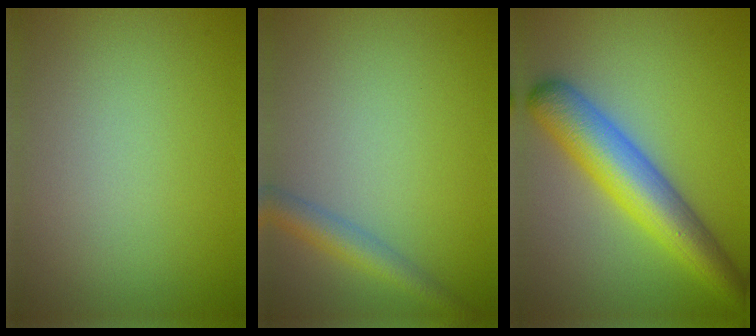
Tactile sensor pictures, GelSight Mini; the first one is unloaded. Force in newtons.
{"total": 2.8, "press": 2.8, "slide": 0.1}
{"total": 7.4, "press": 7.4, "slide": 0.1}